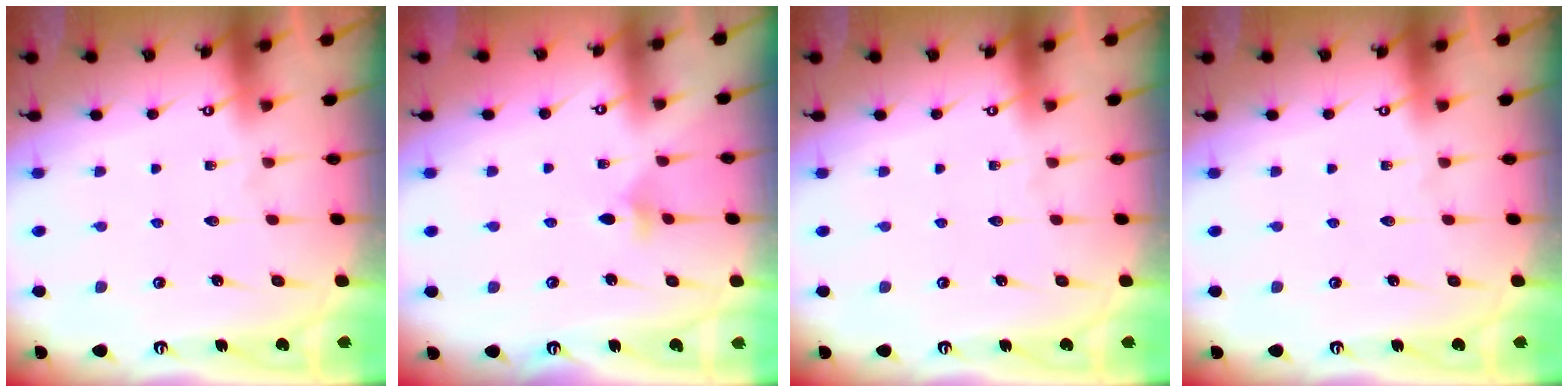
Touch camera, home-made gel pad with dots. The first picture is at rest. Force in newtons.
{"total": 4.0, "press": 3.9, "slide": 0.8}
{"total": 0.0}
{"total": 0.0}